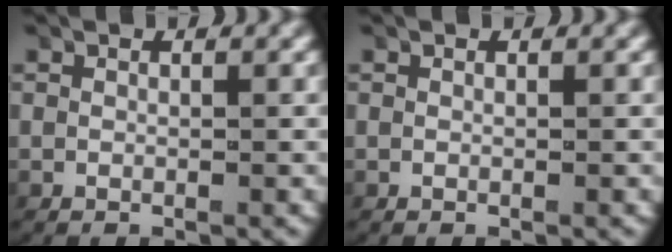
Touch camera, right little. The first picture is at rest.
{"total": 0.0}